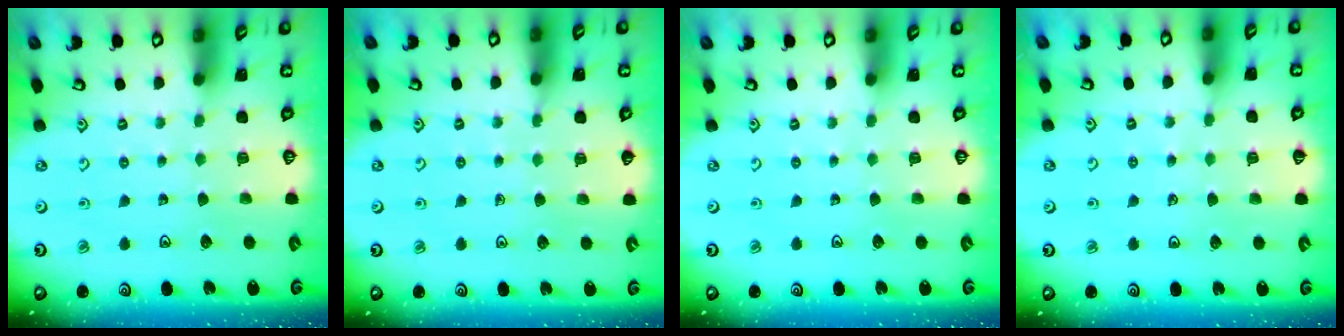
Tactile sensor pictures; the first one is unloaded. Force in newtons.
{"total": 2.7, "press": 2.7, "slide": 0.4}
{"total": 0.0}
{"total": 2.1, "press": 2.0, "slide": 0.3}